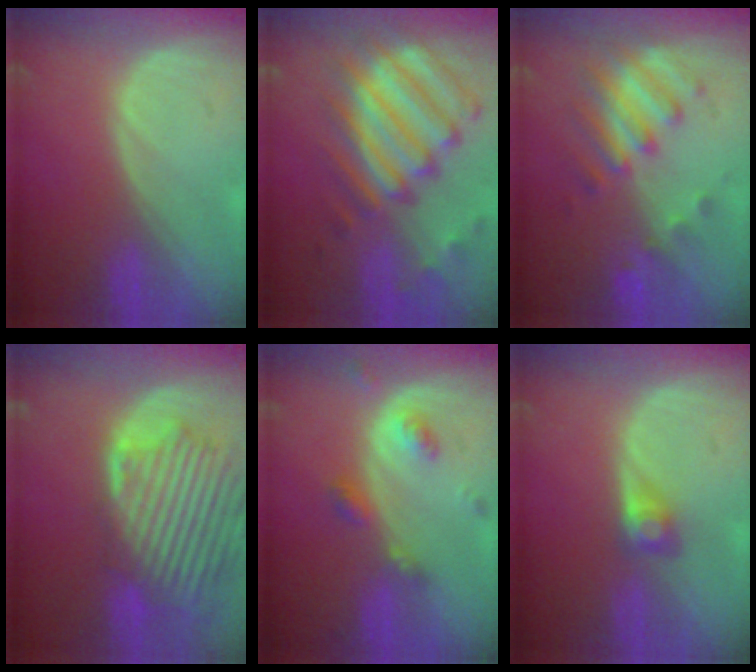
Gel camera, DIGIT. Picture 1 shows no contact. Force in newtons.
{"total": 12.0, "press": 10.4, "slide": 6.0}
{"total": 7.2, "press": 6.8, "slide": 2.3}
{"total": 13.3, "press": 11.6, "slide": 6.4}
{"total": 4.6, "press": 4.1, "slide": 2.1}
{"total": 2.7, "press": 2.5, "slide": 1.1}